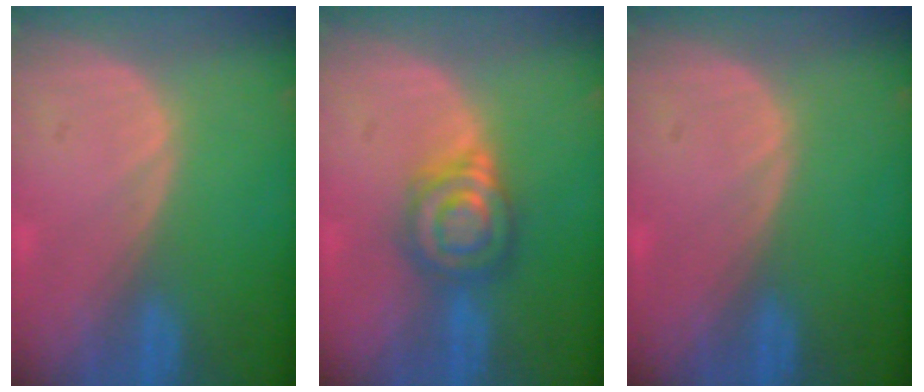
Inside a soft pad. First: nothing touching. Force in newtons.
{"total": 6.3, "press": 6.3, "slide": 0.0}
{"total": 0.0}